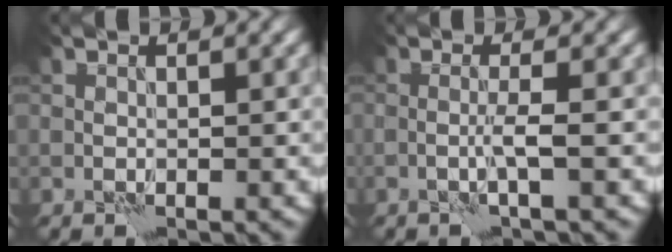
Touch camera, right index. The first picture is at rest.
{"total": 1.4, "force": [-0.3, -0.3, 1.4], "torque": [-0.027, 0.002, -0.010]}